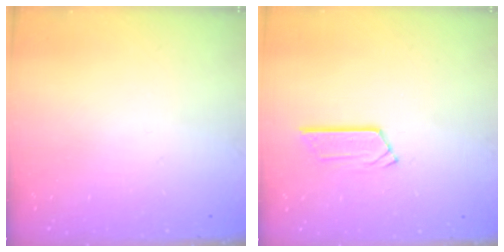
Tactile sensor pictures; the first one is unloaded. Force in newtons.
{"total": 5.7, "press": 5.7, "slide": 0.4}